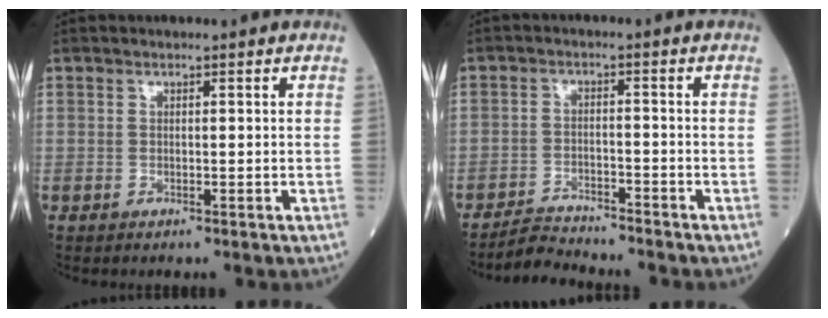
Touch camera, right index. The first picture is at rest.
{"total": 3.9, "force": [-3.9, -0.3, -0.3], "torque": [0.003, -0.014, -0.067]}